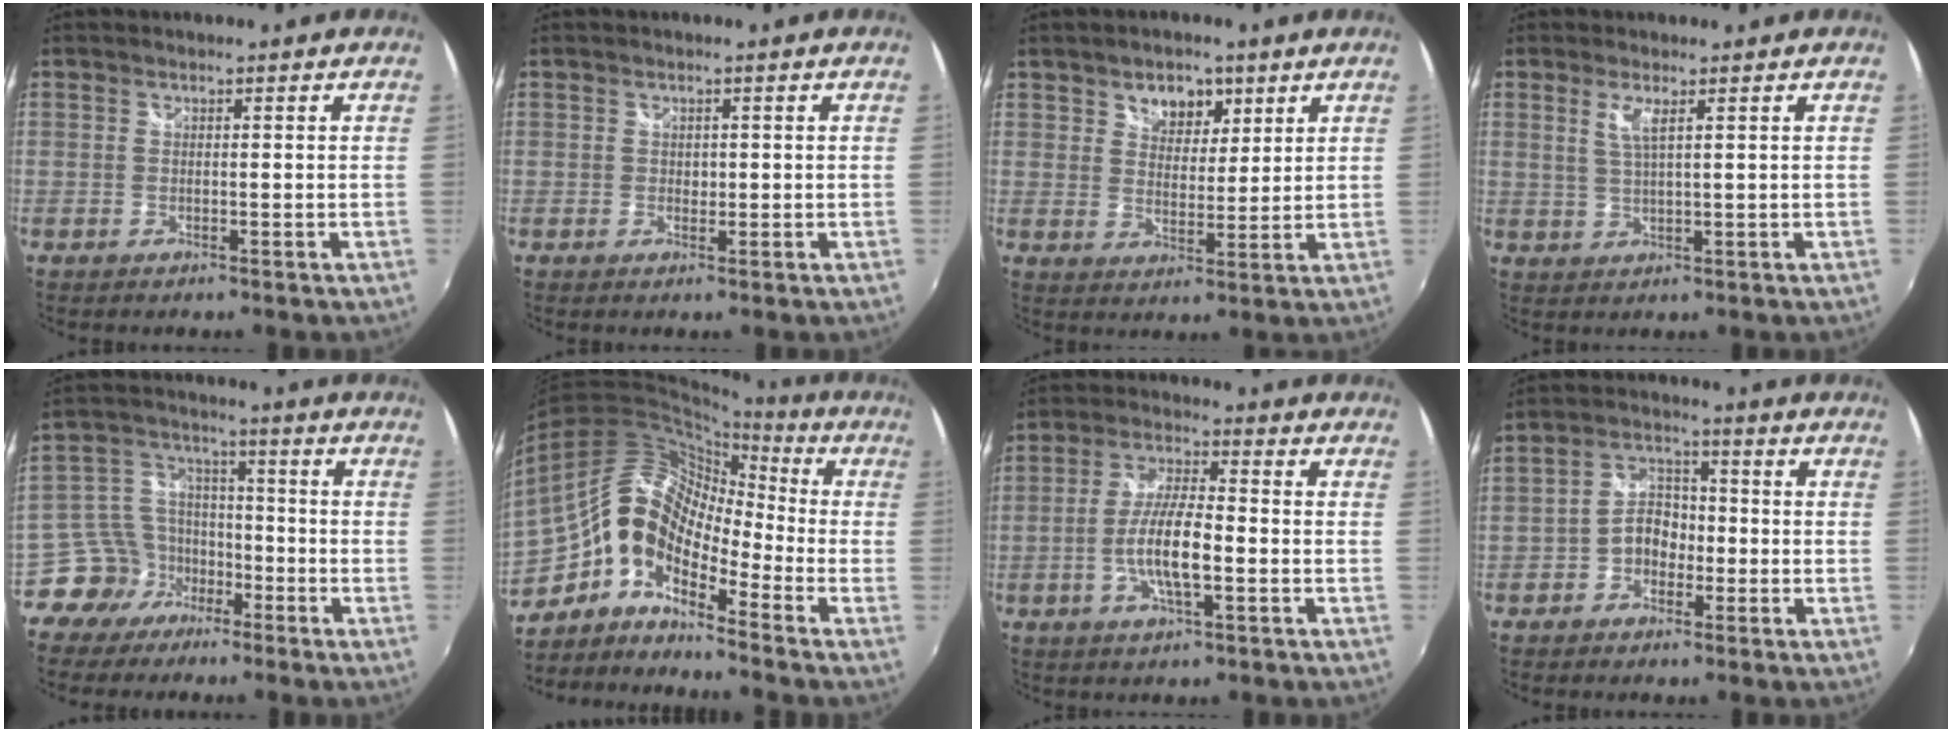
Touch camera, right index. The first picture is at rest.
{"total": 1.0, "force": [0.1, 0.9, 0.3], "torque": [-0.002, 0.000, 0.002]}
{"total": 6.2, "force": [3.5, 4.2, 3.0], "torque": [-0.038, 0.005, 0.059]}
{"total": 3.1, "force": [1.5, 0.4, 2.7], "torque": [-0.053, -0.002, 0.028]}
{"total": 8.9, "force": [-5.8, 6.6, 1.5], "torque": [-0.044, 0.036, -0.107]}
{"total": 13.0, "force": [-5.6, 7.1, 9.3], "torque": [-0.157, 0.021, -0.129]}
{"total": 9.0, "force": [-2.6, 2.2, 8.3], "torque": [-0.168, 0.001, -0.048]}
{"total": 5.9, "force": [-2.3, 4.5, 3.0], "torque": [-0.053, 0.018, -0.039]}